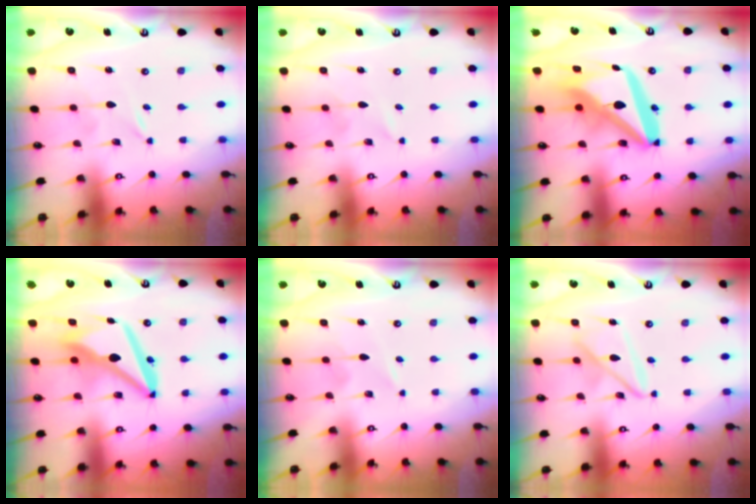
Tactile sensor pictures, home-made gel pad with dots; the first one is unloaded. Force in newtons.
{"total": 0.7, "press": 0.6, "slide": 0.1}
{"total": 17.9, "press": 17.8, "slide": 2.0}
{"total": 13.7, "press": 13.6, "slide": 1.3}
{"total": 2.2, "press": 2.2, "slide": 0.3}
{"total": 10.8, "press": 10.7, "slide": 1.0}